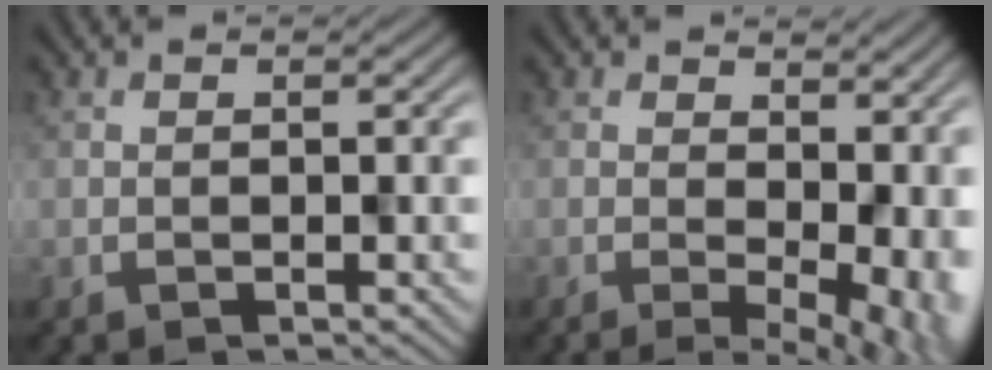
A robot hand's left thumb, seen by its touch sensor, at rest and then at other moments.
{"total": 8.0, "force": [-0.8, 3.5, 7.2], "torque": [-0.087, -0.020, 0.010]}